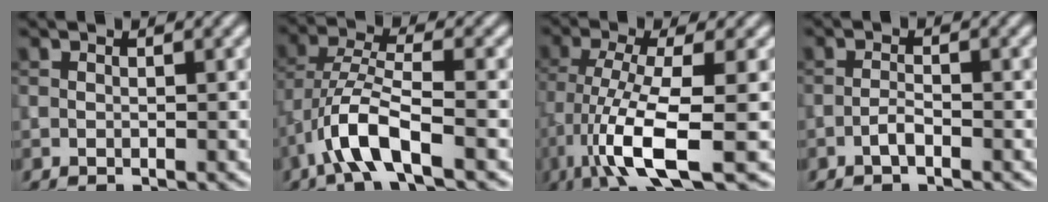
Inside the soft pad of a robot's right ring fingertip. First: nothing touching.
{"total": 5.7, "force": [-2.8, 1.6, 4.7], "torque": [-0.098, 0.005, -0.061]}
{"total": 8.7, "force": [-3.1, 2.1, 7.8], "torque": [-0.150, -0.006, -0.060]}
{"total": 1.3, "force": [-0.8, 0.3, 1.0], "torque": [-0.021, 0.003, -0.019]}